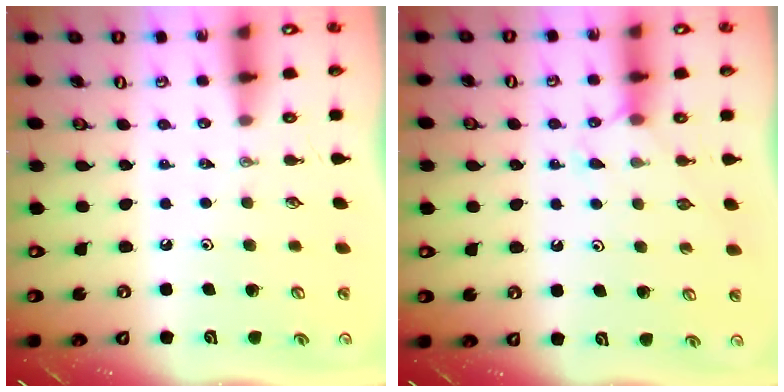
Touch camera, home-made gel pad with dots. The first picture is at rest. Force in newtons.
{"total": 5.9, "press": 5.8, "slide": 0.7}